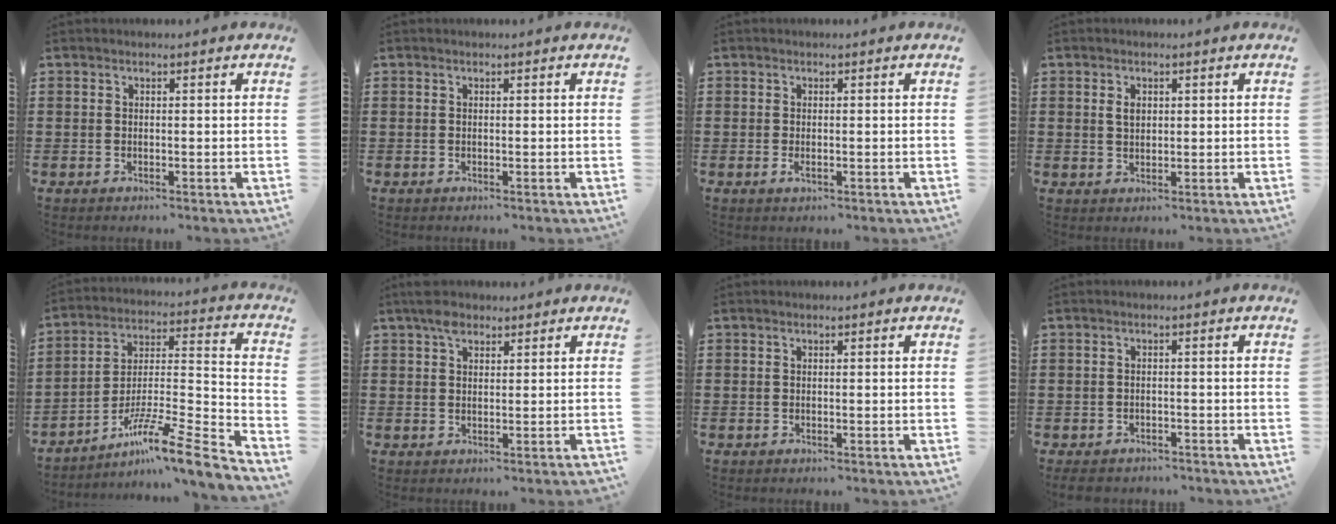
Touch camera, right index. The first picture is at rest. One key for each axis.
{"total": 0.0}
{"total": 1.1, "fx": -0.3, "fy": 0.3, "fz": 1.0, "tx": -0.027, "ty": -0.008, "tz": -0.007}
{"total": 2.0, "fx": 0.6, "fy": 1.2, "fz": 1.4, "tx": -0.032, "ty": 0.005, "tz": 0.011}
{"total": 10.5, "fx": -7.6, "fy": 0.7, "fz": 7.3, "tx": -0.119, "ty": 0.000, "tz": -0.147}
{"total": 2.9, "fx": 2.0, "fy": 1.4, "fz": 1.6, "tx": -0.037, "ty": 0.006, "tz": 0.036}
{"total": 0.0}
{"total": 1.8, "fx": -1.7, "fy": 0.4, "fz": 0.1, "tx": -0.015, "ty": -0.002, "tz": -0.040}